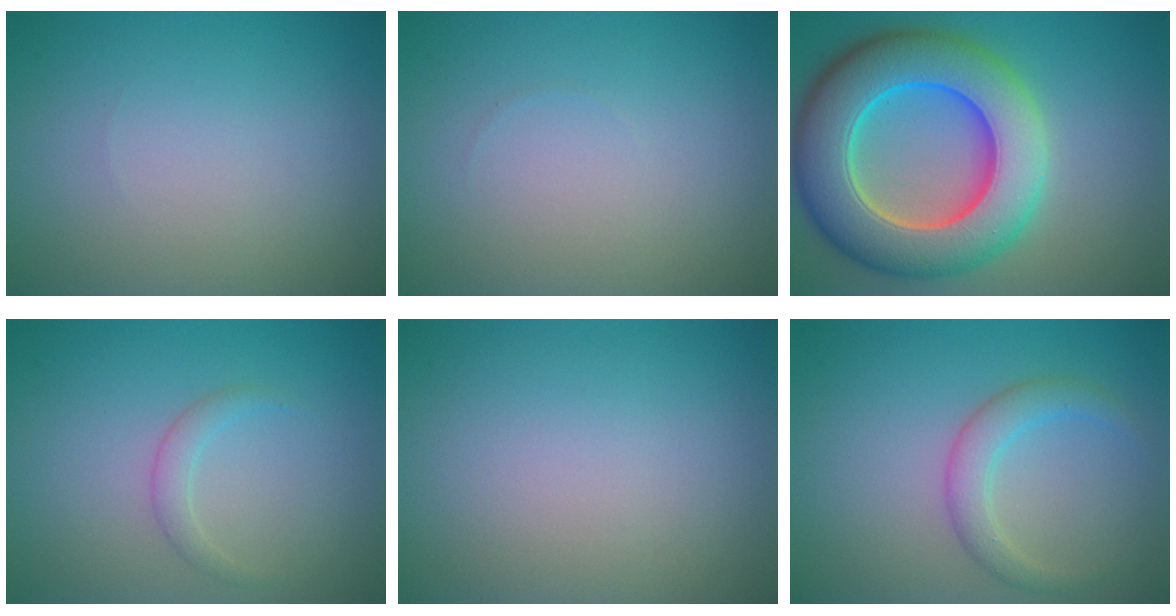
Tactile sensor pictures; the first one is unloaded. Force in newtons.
{"total": 0.0}
{"total": 12.2, "press": 12.2, "slide": 0.4}
{"total": 1.2, "press": 1.2, "slide": 0.1}
{"total": 0.0}
{"total": 2.0, "press": 2.0, "slide": 0.2}